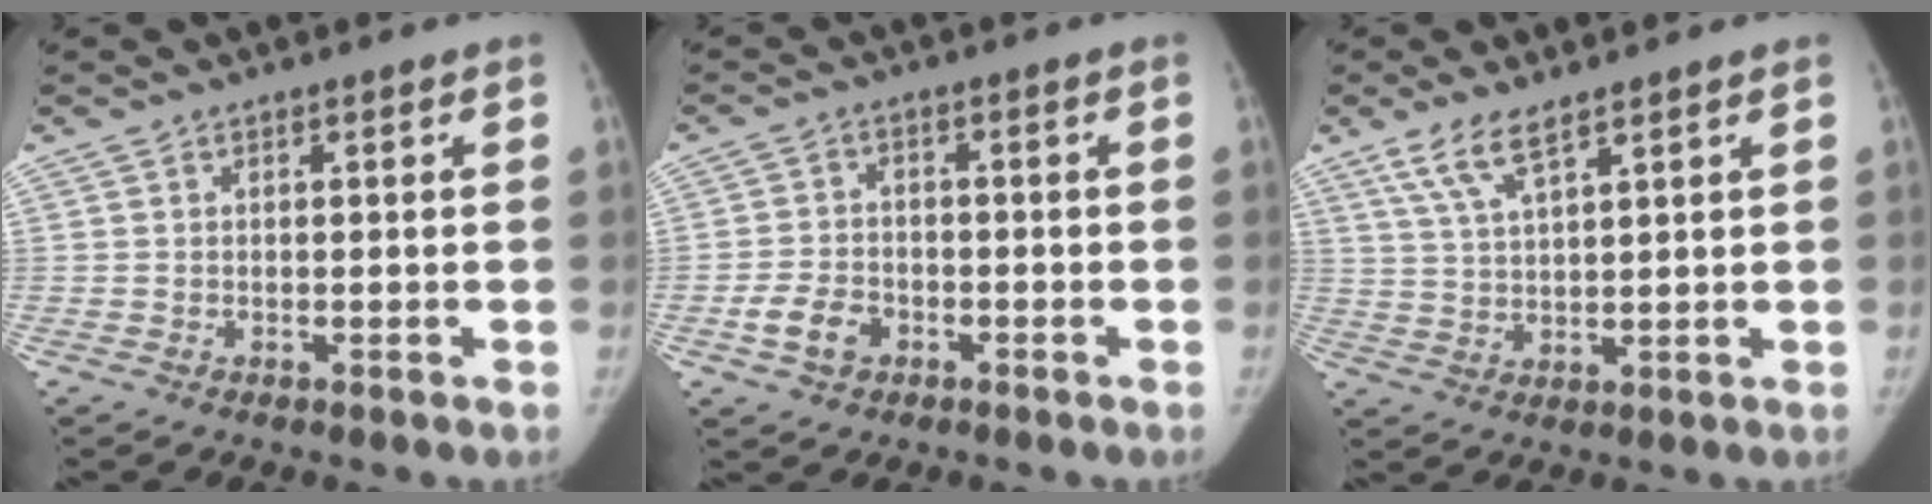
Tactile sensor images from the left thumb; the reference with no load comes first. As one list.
[{"total": 5.3, "force": [-2.4, 3.8, 2.8], "torque": [-0.050, 0.018, -0.042]}, {"total": 6.2, "force": [4.4, 1.4, 4.2], "torque": [-0.089, -0.014, 0.094]}]